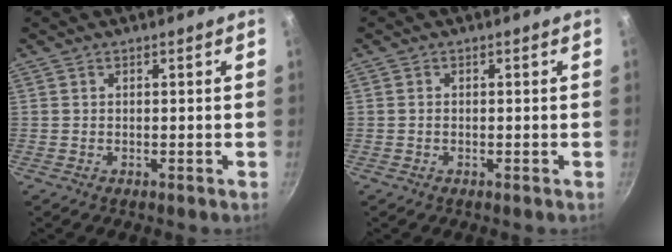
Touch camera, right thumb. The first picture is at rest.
{"total": 0.6, "force": [-0.2, 0.5, 0.3], "torque": [-0.004, 0.002, -0.005]}